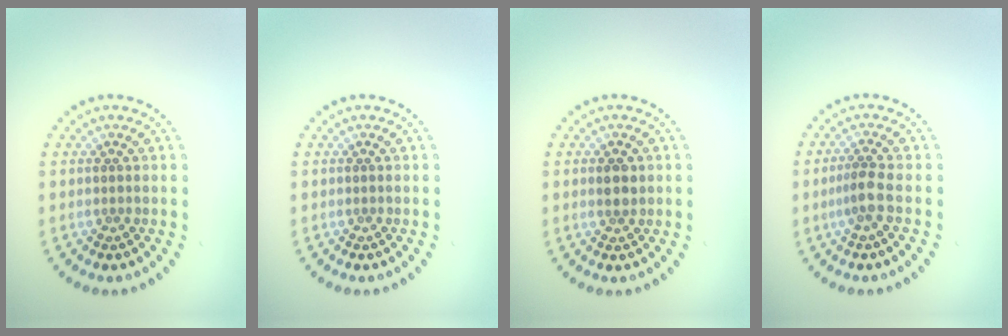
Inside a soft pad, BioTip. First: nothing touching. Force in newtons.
{"total": 0.0}
{"total": 1.7, "press": 1.7, "slide": 0.5}
{"total": 1.9, "press": 1.6, "slide": 1.1}